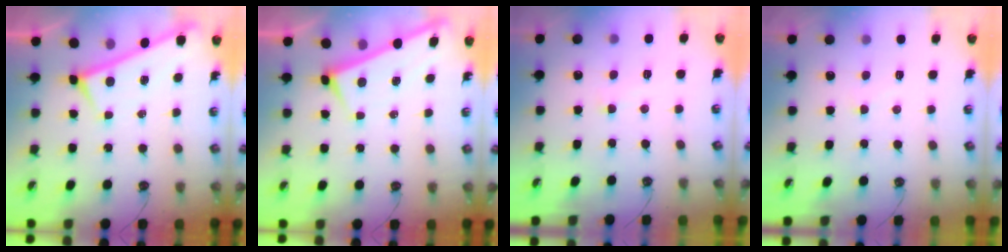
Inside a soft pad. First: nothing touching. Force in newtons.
{"total": 1.3, "press": 1.2, "slide": 0.3}
{"total": 3.5, "press": 3.5, "slide": 0.3}
{"total": 4.8, "press": 4.8, "slide": 0.5}